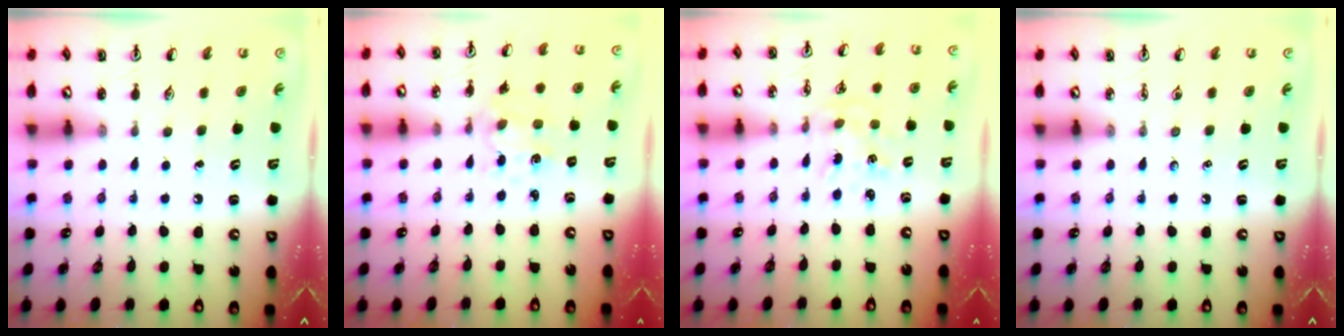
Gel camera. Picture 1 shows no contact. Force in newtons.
{"total": 1.4, "press": 1.4, "slide": 0.3}
{"total": 1.5, "press": 1.4, "slide": 0.4}
{"total": 0.0}